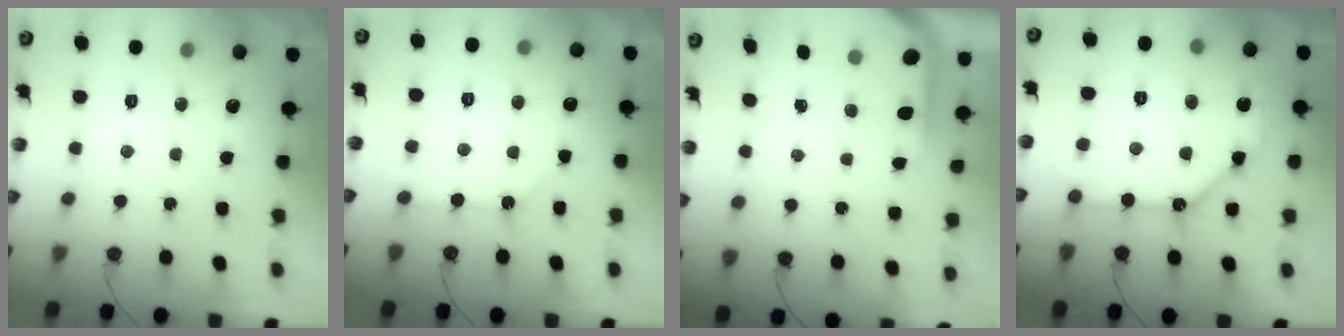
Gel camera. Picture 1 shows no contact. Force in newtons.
{"total": 2.1, "press": 2.1, "slide": 0.3}
{"total": 4.9, "press": 4.9, "slide": 0.3}
{"total": 12.1, "press": 12.1, "slide": 0.4}